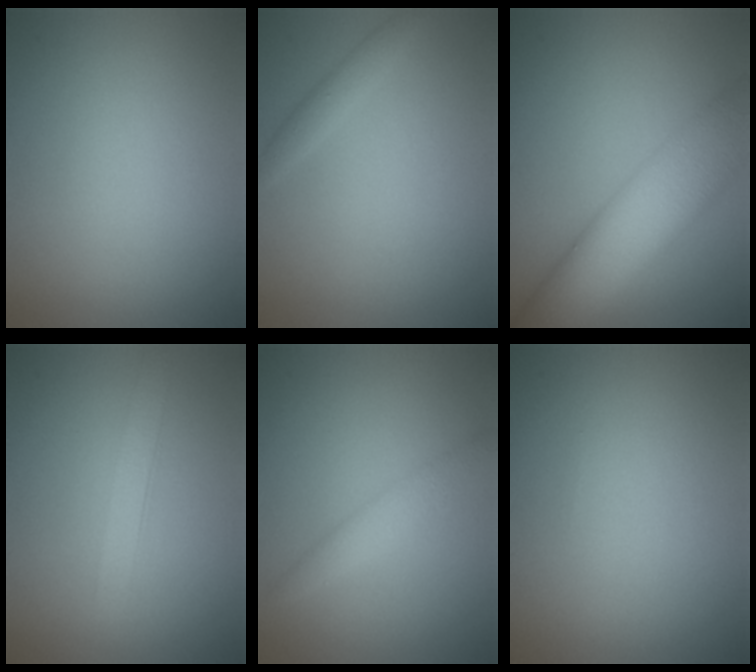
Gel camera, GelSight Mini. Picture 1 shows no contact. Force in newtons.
{"total": 1.3, "press": 1.3, "slide": 0.1}
{"total": 10.3, "press": 10.3, "slide": 0.7}
{"total": 1.9, "press": 1.9, "slide": 0.1}
{"total": 1.6, "press": 1.6, "slide": 0.1}
{"total": 0.0}